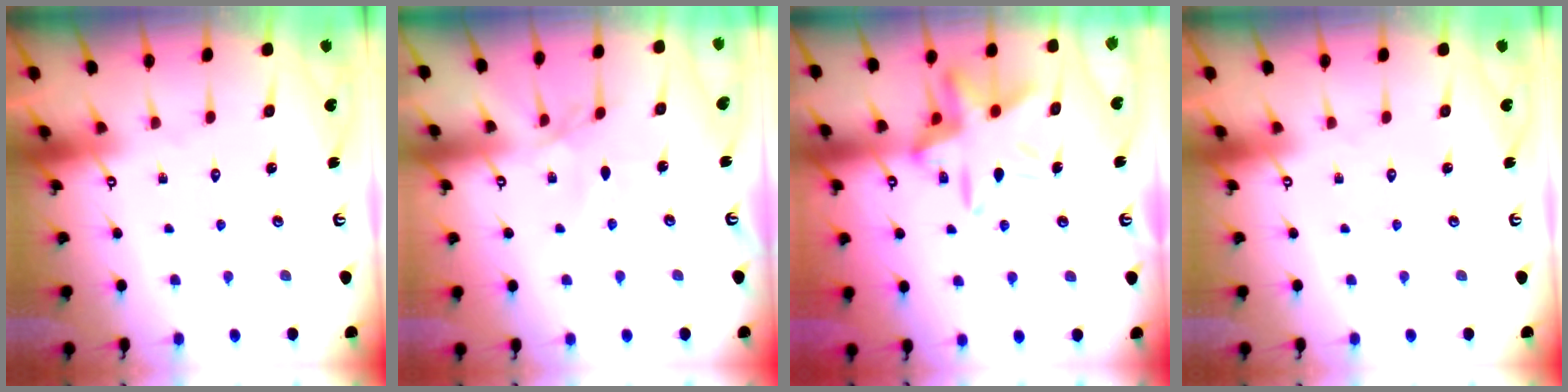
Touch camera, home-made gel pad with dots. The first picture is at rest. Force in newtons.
{"total": 2.5, "press": 2.5, "slide": 0.6}
{"total": 15.9, "press": 15.9, "slide": 1.3}
{"total": 0.0}